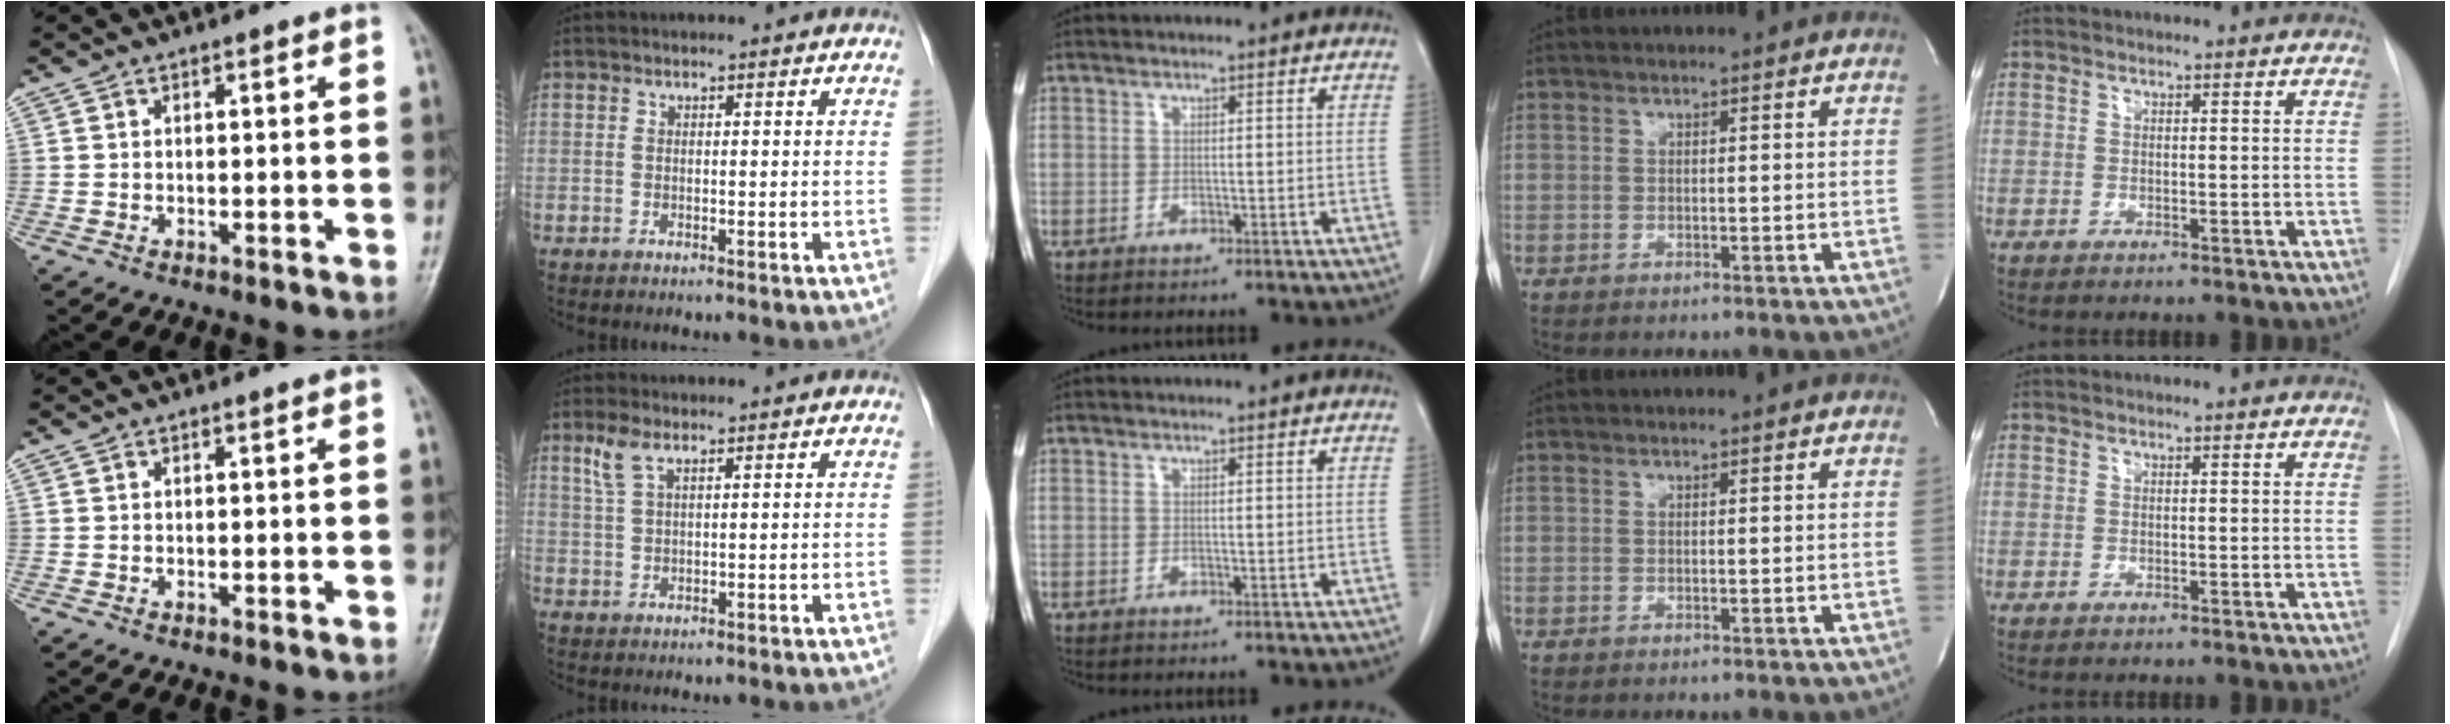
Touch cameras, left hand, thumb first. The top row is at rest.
{"index": {"total": 3.1, "force": [1.9, 0.9, 2.3], "torque": [-0.061, 0.011, 0.047]}}